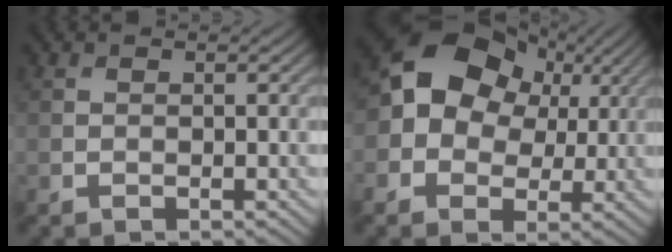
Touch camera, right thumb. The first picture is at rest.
{"total": 10.5, "force": [2.2, 8.5, 5.8], "torque": [-0.105, 0.002, 0.017]}